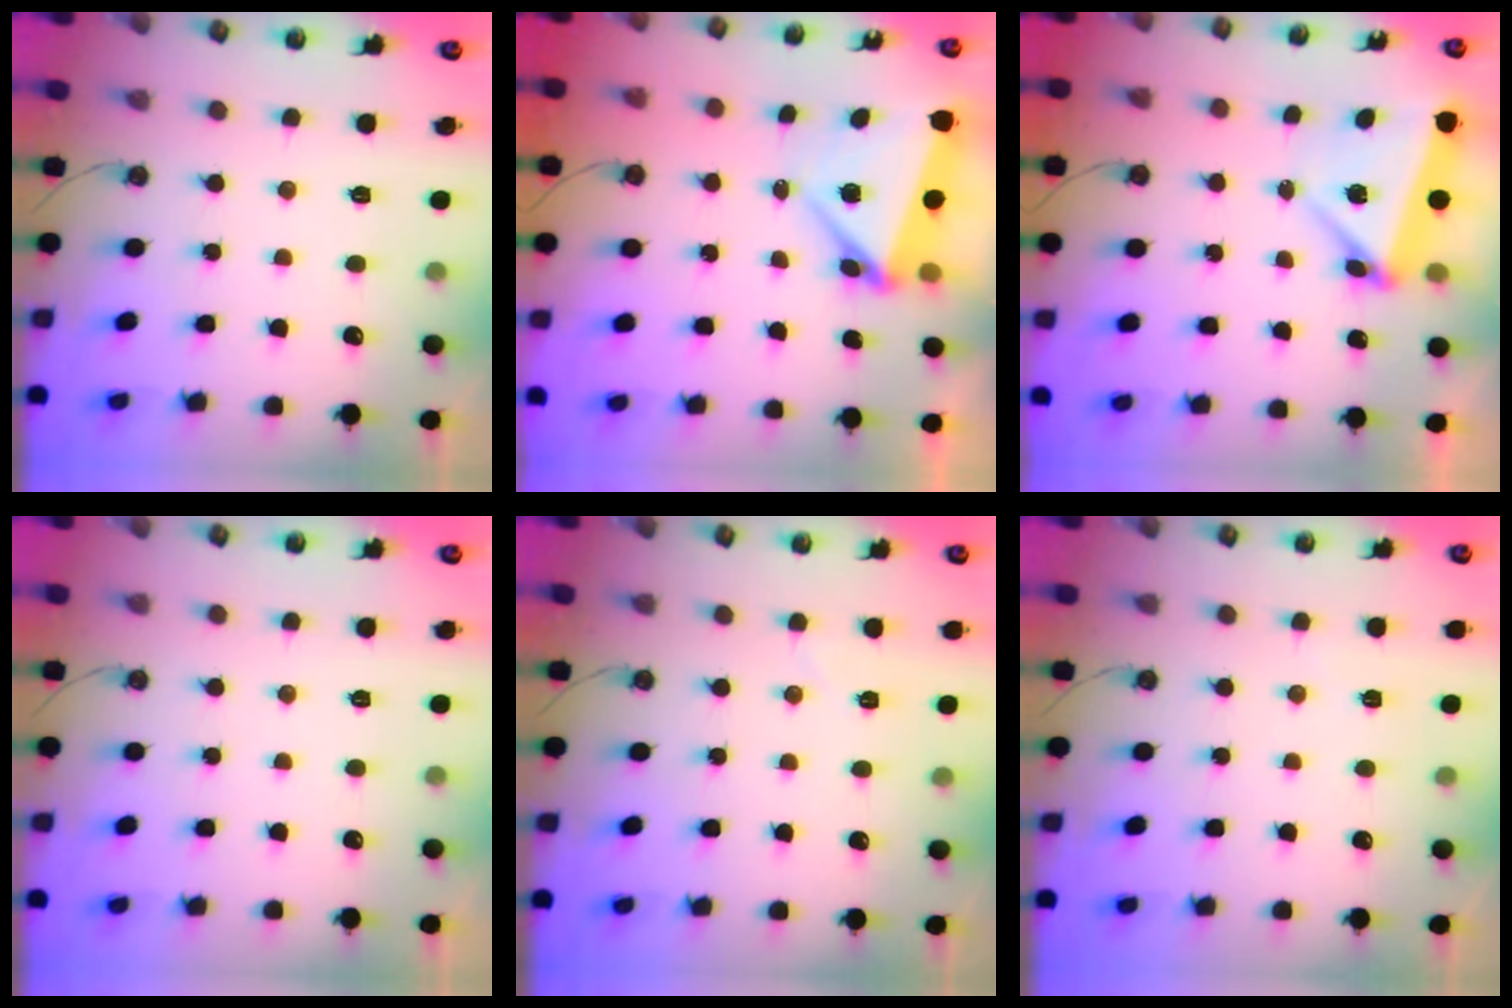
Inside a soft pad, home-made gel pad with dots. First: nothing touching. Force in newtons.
{"total": 5.8, "press": 5.7, "slide": 1.0}
{"total": 5.3, "press": 5.2, "slide": 0.6}
{"total": 0.0}
{"total": 3.0, "press": 2.8, "slide": 1.0}
{"total": 2.2, "press": 2.2, "slide": 0.7}